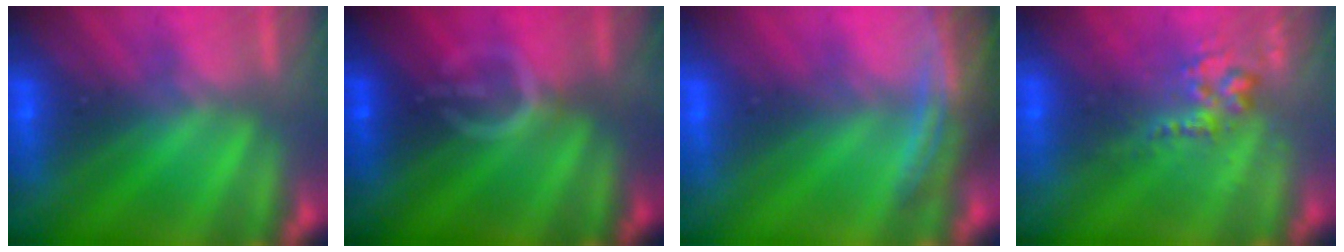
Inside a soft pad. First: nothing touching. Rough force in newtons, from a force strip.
{"total": 3.3}
{"total": 3.5}
{"total": 2.6}